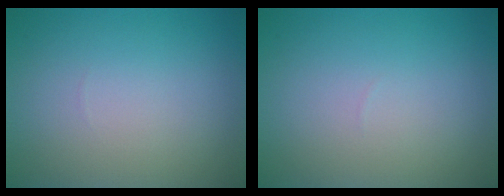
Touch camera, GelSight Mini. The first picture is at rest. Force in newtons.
{"total": 0.0}